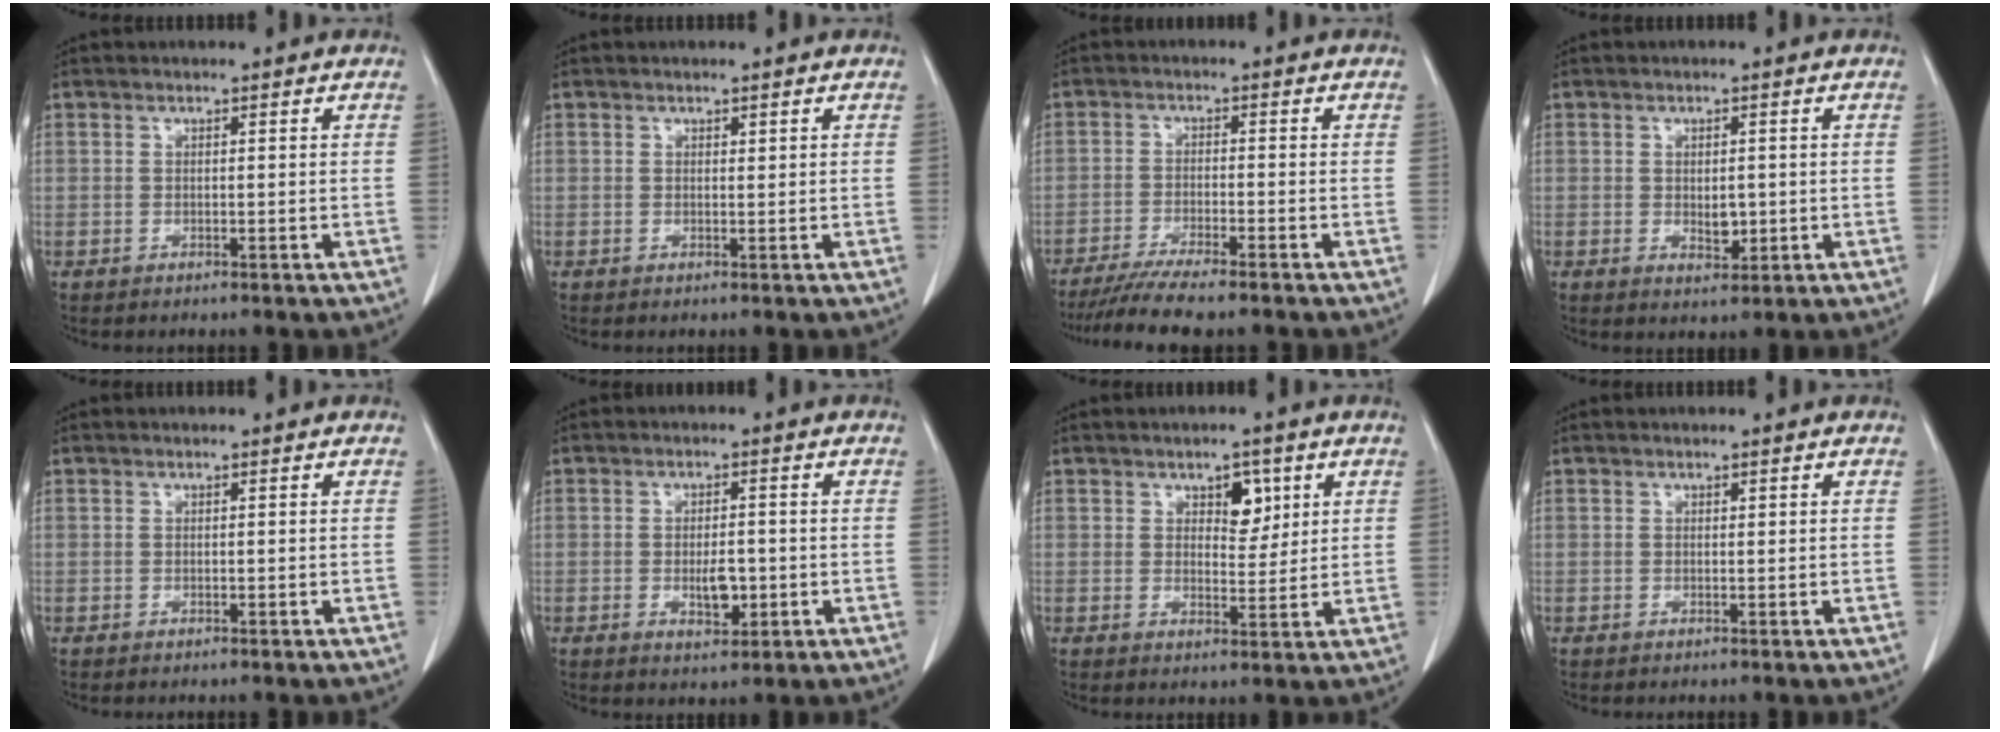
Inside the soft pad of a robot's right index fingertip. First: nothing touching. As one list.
[{"total": 0.0}, {"total": 8.0, "force": [-6.8, -0.2, 4.3], "torque": [-0.063, -0.023, -0.112]}, {"total": 2.8, "force": [-0.2, 1.5, 2.4], "torque": [-0.037, -0.004, 0.005]}, {"total": 0.0}, {"total": 4.2, "force": [-0.9, 1.8, 3.7], "torque": [-0.062, -0.003, -0.007]}, {"total": 4.2, "force": [2.0, 2.3, 2.9], "torque": [-0.038, 0.002, 0.031]}, {"total": 0.0}]